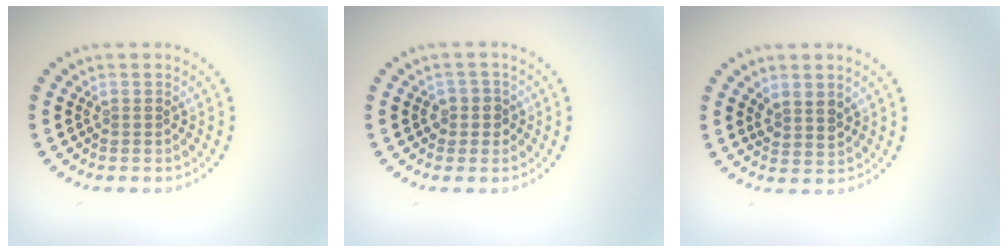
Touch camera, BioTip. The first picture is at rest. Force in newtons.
{"total": 1.8, "press": 1.5, "slide": 0.9}
{"total": 1.9, "press": 1.7, "slide": 1.0}